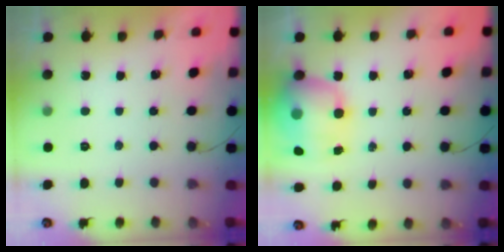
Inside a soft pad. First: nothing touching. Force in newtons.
{"total": 13.8, "press": 13.4, "slide": 3.4}